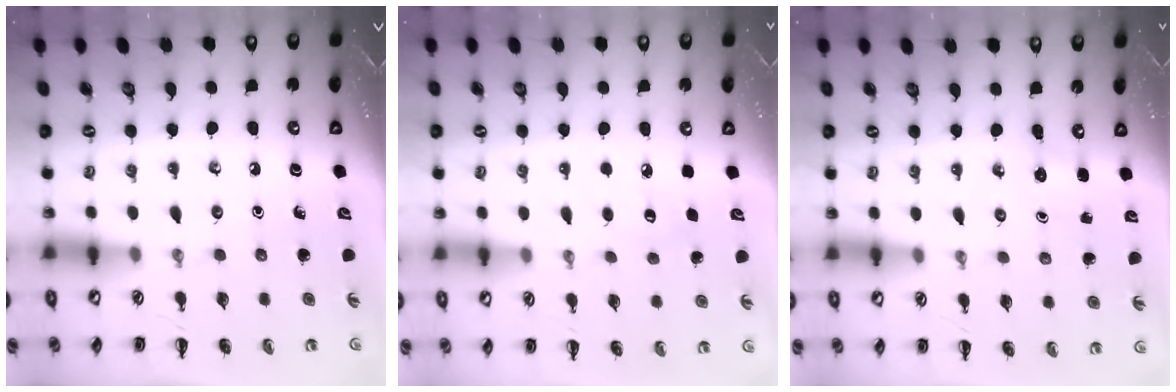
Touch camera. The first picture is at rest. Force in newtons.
{"total": 5.4, "press": 5.1, "slide": 1.5}
{"total": 1.8, "press": 1.7, "slide": 0.5}